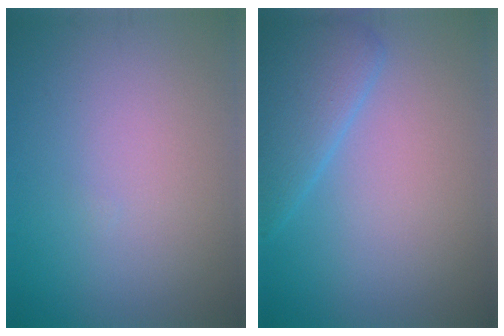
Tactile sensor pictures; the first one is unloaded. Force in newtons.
{"total": 4.1, "press": 4.0, "slide": 0.2}